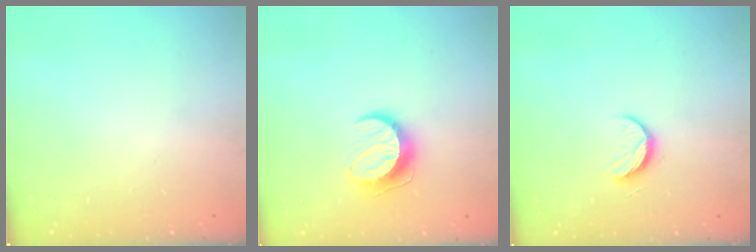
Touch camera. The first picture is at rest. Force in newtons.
{"total": 10.1, "press": 10.1, "slide": 0.4}
{"total": 6.6, "press": 6.5, "slide": 0.8}